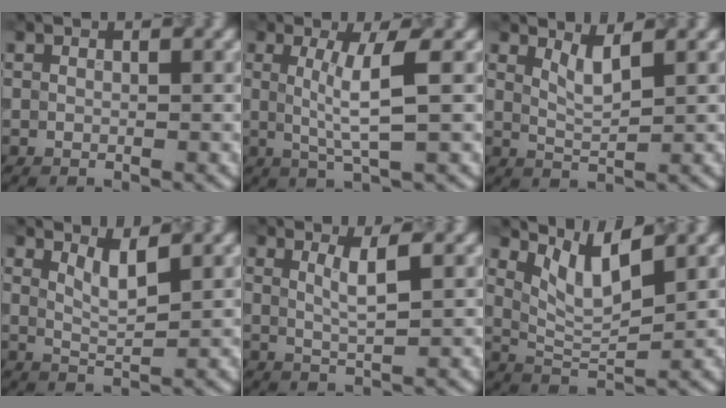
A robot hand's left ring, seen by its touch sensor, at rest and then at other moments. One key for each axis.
{"total": 4.0, "fx": 0.6, "fy": 0.6, "fz": 3.9, "tx": -0.073, "ty": -0.003, "tz": 0.013}
{"total": 2.0, "fx": 1.4, "fy": 0.5, "fz": 1.4, "tx": -0.027, "ty": -0.007, "tz": 0.028}
{"total": 2.2, "fx": 1.4, "fy": 0.5, "fz": 1.6, "tx": -0.028, "ty": -0.008, "tz": 0.029}
{"total": 2.5, "fx": 0.9, "fy": 0.6, "fz": 2.2, "tx": -0.034, "ty": -0.004, "tz": 0.015}
{"total": 4.4, "fx": 2.5, "fy": 1.2, "fz": 3.4, "tx": -0.076, "ty": -0.007, "tz": 0.052}